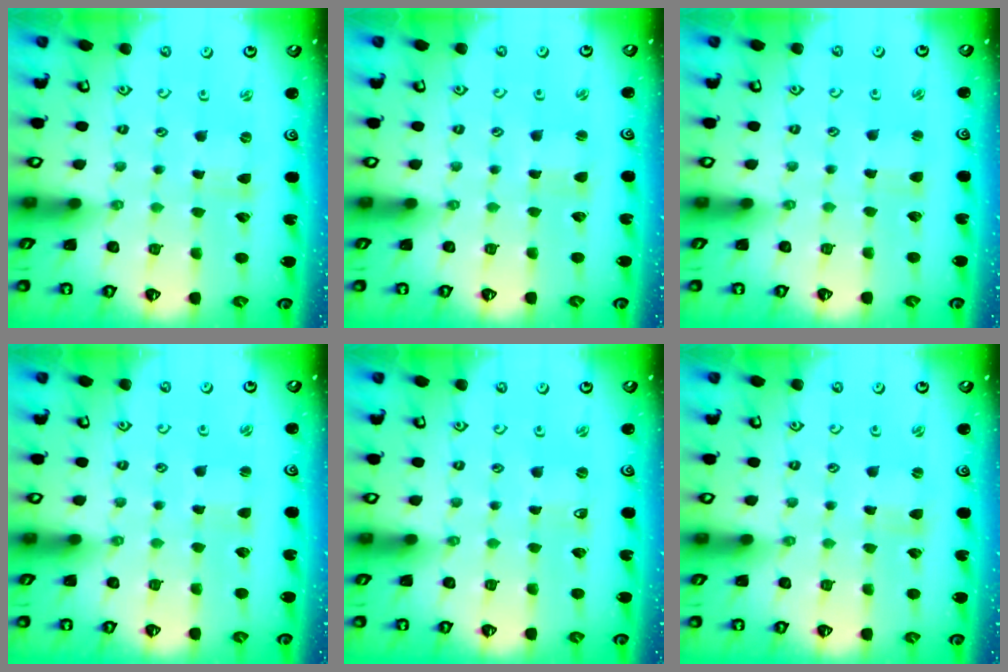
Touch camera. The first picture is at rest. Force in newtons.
{"total": 0.9, "press": 0.9, "slide": 0.0}
{"total": 1.9, "press": 1.9, "slide": 0.3}
{"total": 1.8, "press": 1.7, "slide": 0.4}
{"total": 0.0}
{"total": 0.0}